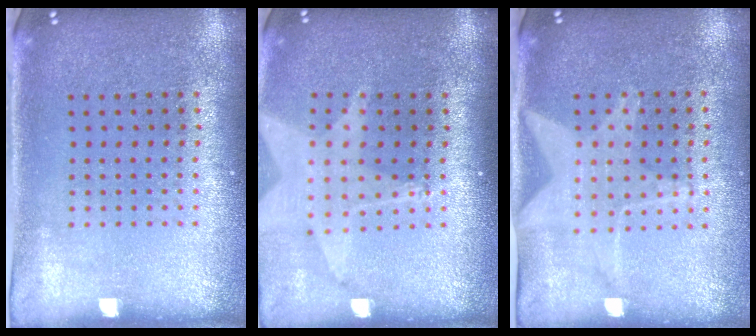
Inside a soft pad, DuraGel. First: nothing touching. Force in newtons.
{"total": 1.7, "press": 1.5, "slide": 0.7}
{"total": 1.6, "press": 1.5, "slide": 0.6}